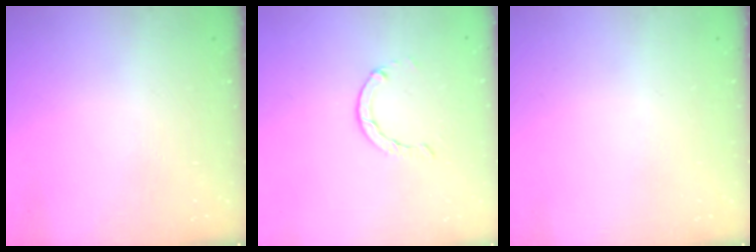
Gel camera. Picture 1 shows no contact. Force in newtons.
{"total": 1.3, "press": 1.3, "slide": 0.3}
{"total": 0.0}